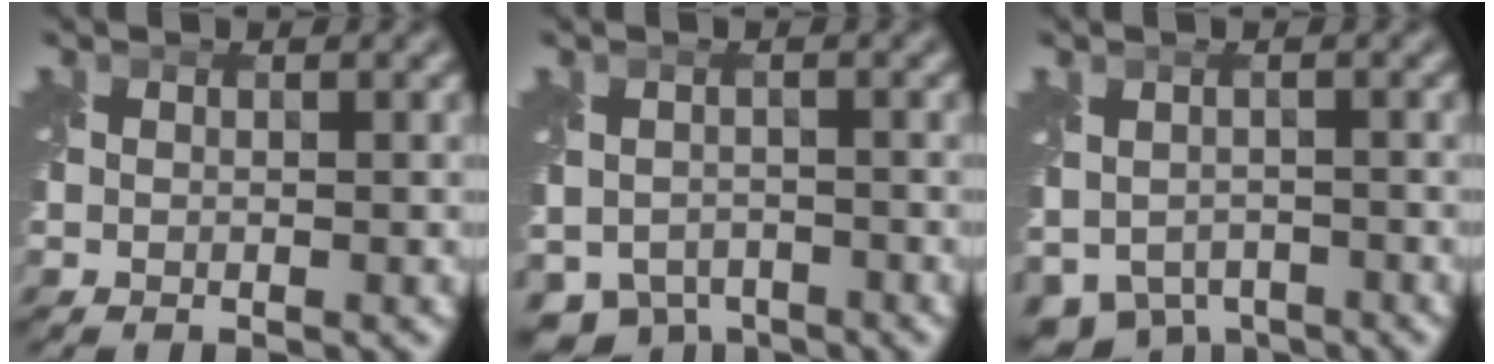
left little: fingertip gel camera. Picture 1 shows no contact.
{"total": 4.7, "force": [-3.4, 2.7, 1.8], "torque": [-0.029, -0.023, -0.059]}
{"total": 4.6, "force": [-2.7, 3.2, 2.1], "torque": [-0.043, -0.023, -0.039]}